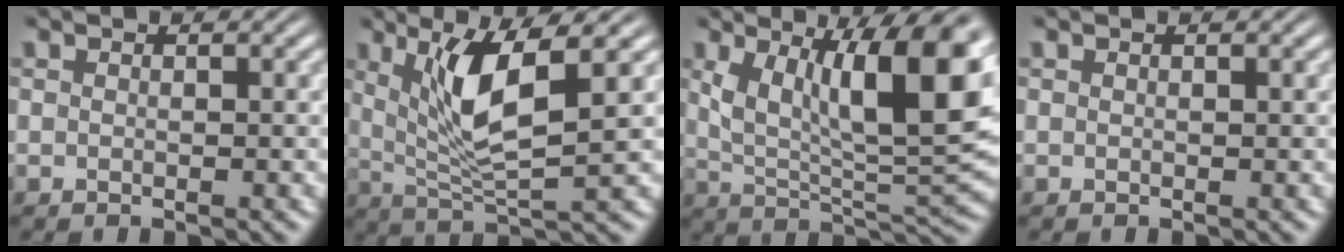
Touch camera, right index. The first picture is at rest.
{"total": 6.3, "force": [2.2, 2.0, 5.6], "torque": [-0.104, -0.007, 0.047]}
{"total": 12.2, "force": [2.9, 5.7, 10.3], "torque": [-0.160, -0.025, 0.058]}
{"total": 0.0}